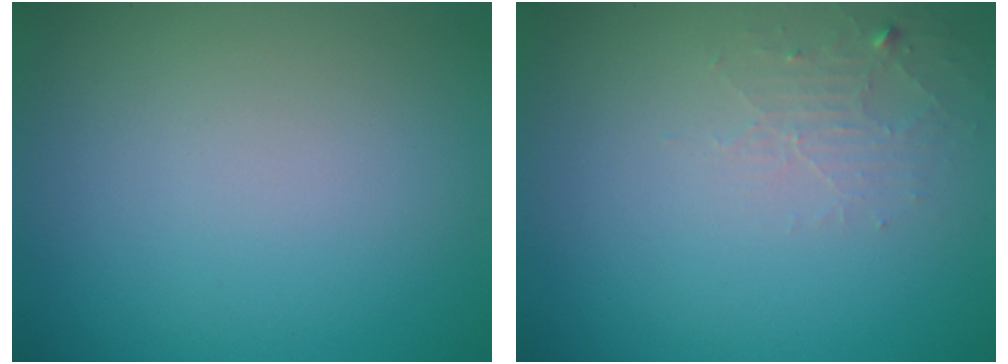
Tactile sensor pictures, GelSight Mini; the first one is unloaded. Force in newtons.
{"total": 1.7, "press": 1.7, "slide": 0.3}